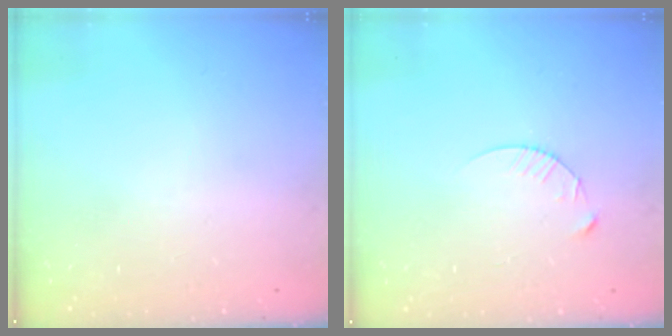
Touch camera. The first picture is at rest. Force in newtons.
{"total": 4.7, "press": 4.7, "slide": 0.6}